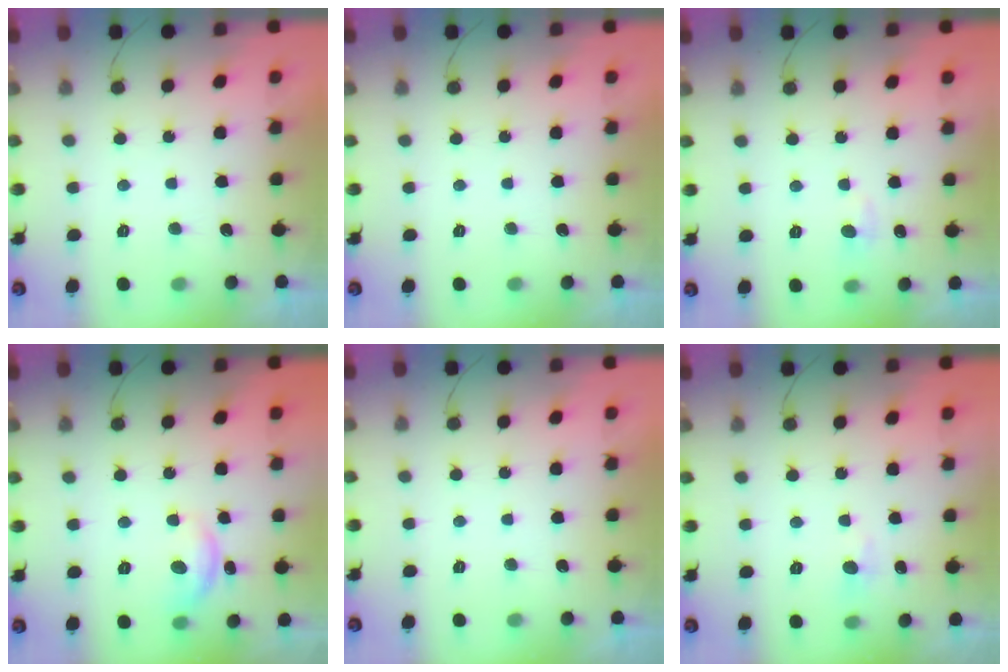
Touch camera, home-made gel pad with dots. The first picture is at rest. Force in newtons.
{"total": 0.0}
{"total": 4.8, "press": 4.7, "slide": 0.6}
{"total": 9.6, "press": 9.6, "slide": 0.5}
{"total": 0.0}
{"total": 5.4, "press": 5.4, "slide": 0.7}